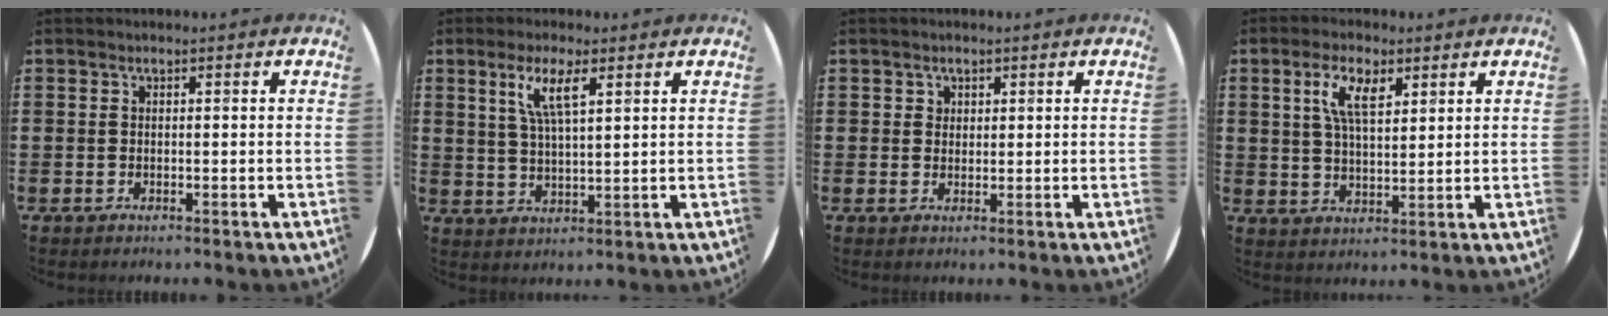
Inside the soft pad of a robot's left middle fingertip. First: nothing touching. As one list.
[{"total": 5.6, "force": [3.2, 1.2, 4.4], "torque": [-0.088, 0.006, 0.052]}, {"total": 1.3, "force": [0.8, 0.9, 0.0], "torque": [0.014, -0.004, 0.014]}, {"total": 6.4, "force": [3.7, 2.5, 4.7], "torque": [-0.094, 0.004, 0.063]}]